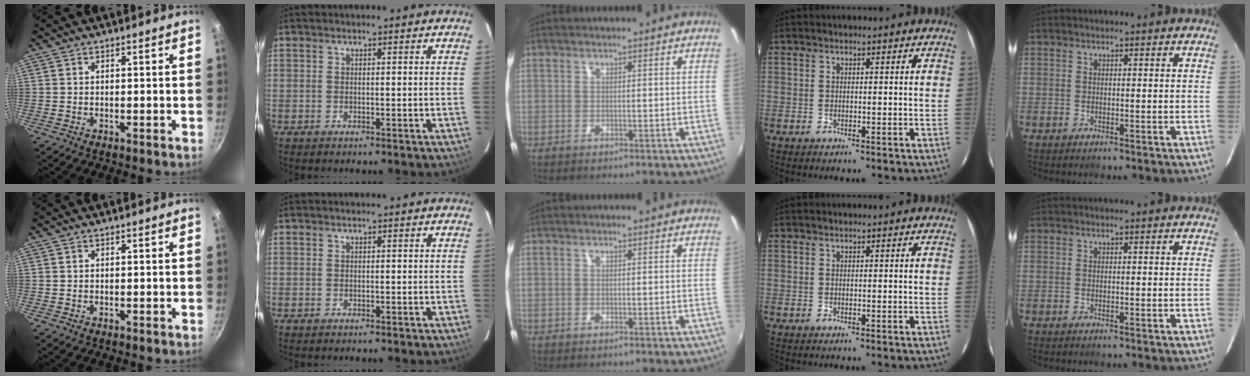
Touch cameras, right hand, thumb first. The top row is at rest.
{}